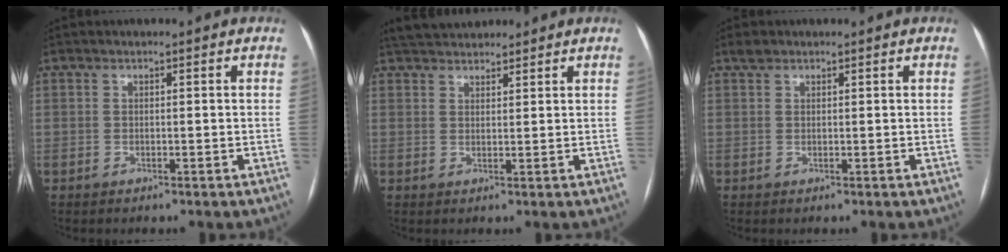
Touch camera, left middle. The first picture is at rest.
{"total": 6.4, "force": [5.8, 1.8, 2.0], "torque": [-0.034, 0.034, 0.100]}
{"total": 1.1, "force": [0.9, 0.6, 0.3], "torque": [-0.008, 0.010, 0.018]}